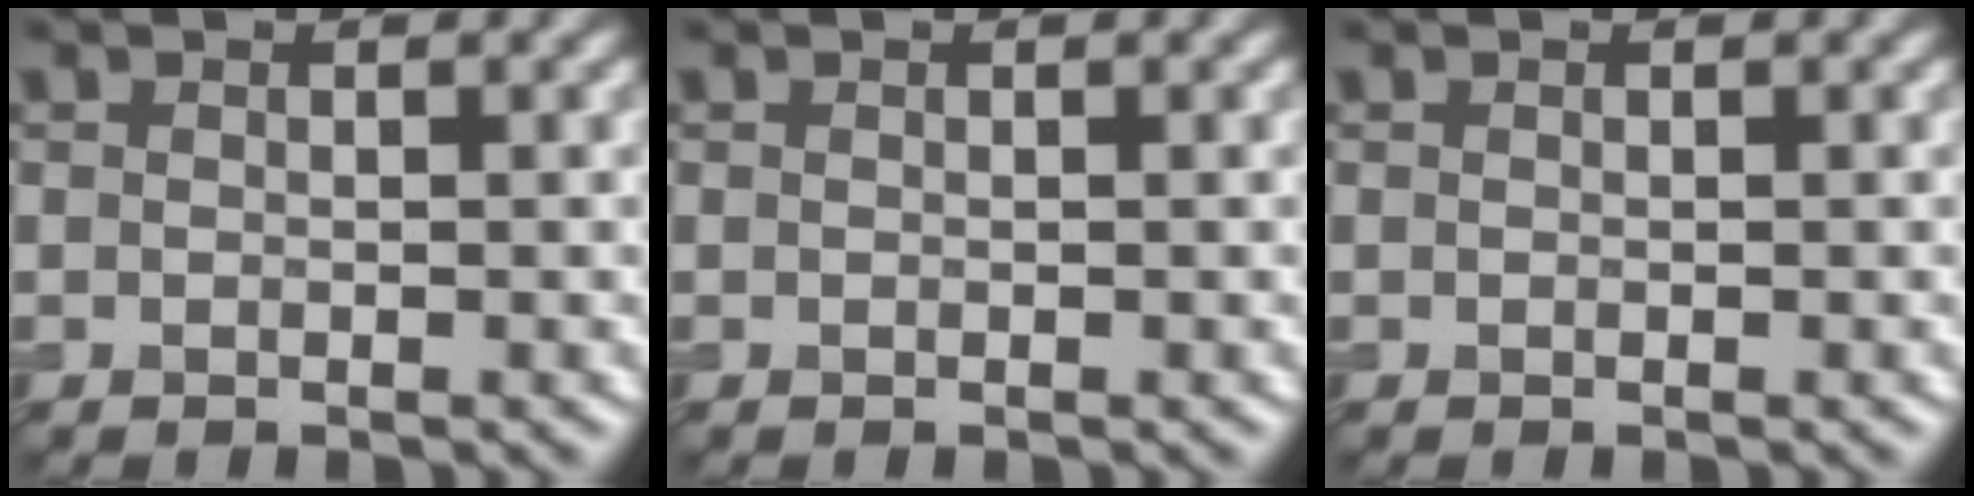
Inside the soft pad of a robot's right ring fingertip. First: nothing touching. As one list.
[{"total": 0.0}, {"total": 0.0}]